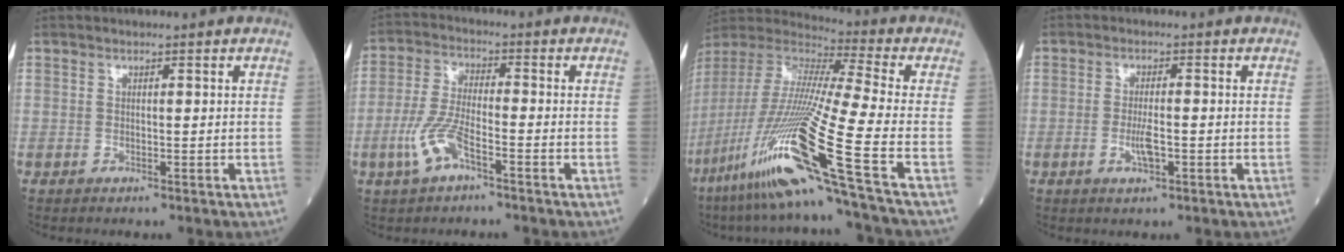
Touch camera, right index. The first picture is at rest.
{"total": 6.9, "force": [-3.4, 1.7, 5.8], "torque": [-0.138, -0.003, -0.068]}
{"total": 25.1, "force": [-11.6, -1.4, 22.2], "torque": [-0.458, -0.057, -0.223]}
{"total": 3.1, "force": [-0.9, 0.7, 2.9], "torque": [-0.060, -0.002, -0.015]}